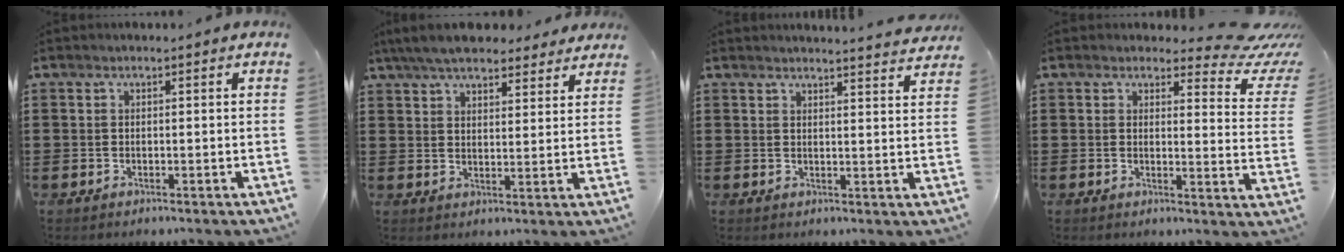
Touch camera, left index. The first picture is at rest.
{"total": 6.3, "force": [5.6, 1.6, 2.4], "torque": [-0.065, -0.008, 0.105]}
{"total": 2.8, "force": [2.7, -0.4, 0.2], "torque": [-0.005, -0.016, 0.049]}
{"total": 4.5, "force": [3.7, 1.5, 2.1], "torque": [-0.037, -0.024, 0.060]}